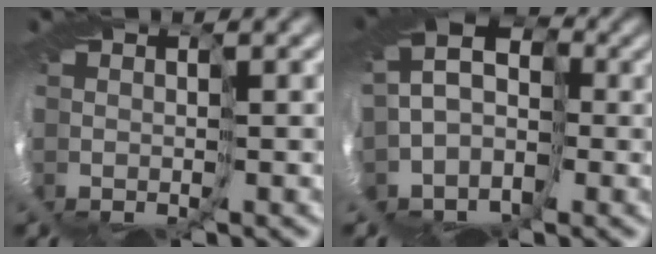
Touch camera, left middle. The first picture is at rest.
{"total": 9.4, "force": [-1.5, 8.0, 4.8], "torque": [-0.096, 0.005, -0.041]}